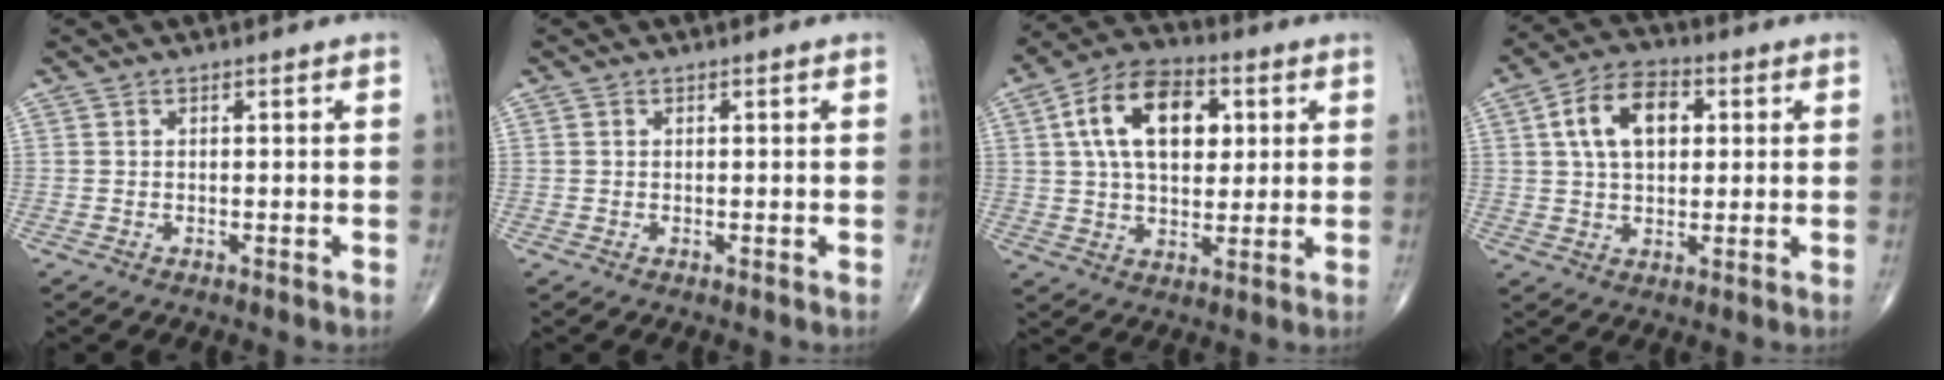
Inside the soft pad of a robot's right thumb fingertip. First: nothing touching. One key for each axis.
{"total": 0.0}
{"total": 16.0, "fx": 4.3, "fy": 9.7, "fz": 12.0, "tx": -0.185, "ty": 0.007, "tz": 0.069}
{"total": 11.4, "fx": 2.7, "fy": 7.1, "fz": 8.5, "tx": -0.132, "ty": 0.012, "tz": 0.042}